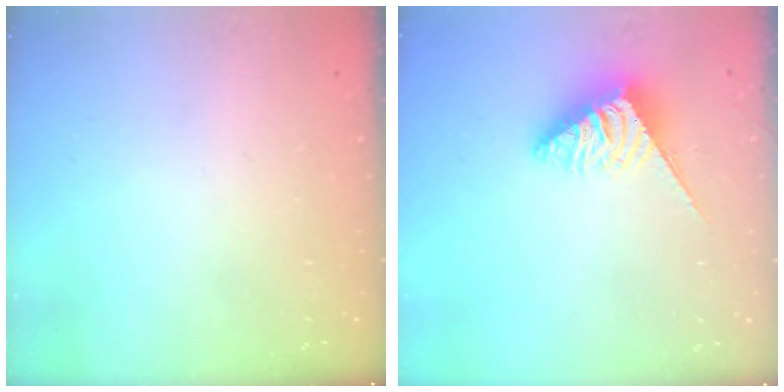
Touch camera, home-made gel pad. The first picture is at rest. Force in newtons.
{"total": 4.5, "press": 4.5, "slide": 0.2}